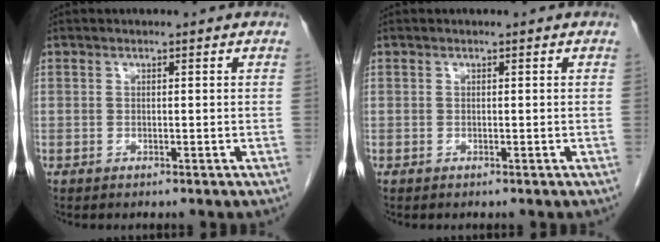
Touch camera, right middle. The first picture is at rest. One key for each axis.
{"total": 0.0}